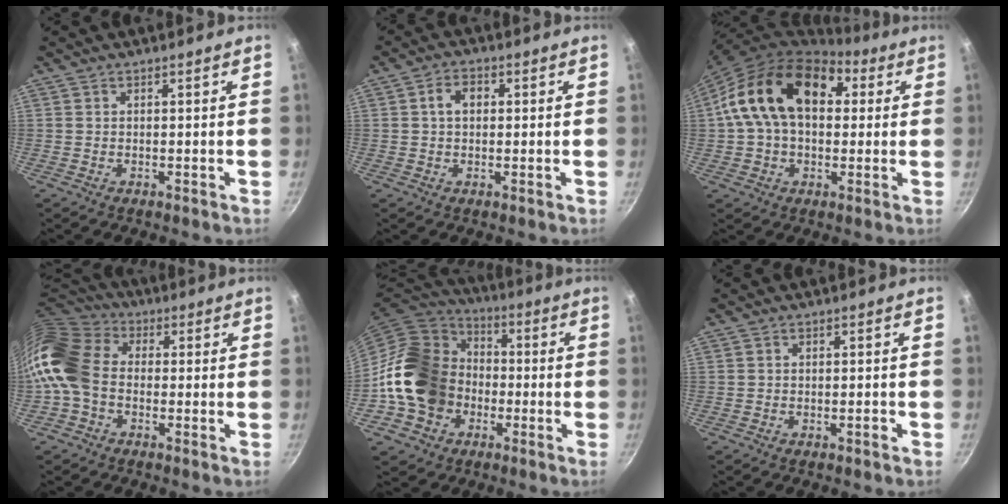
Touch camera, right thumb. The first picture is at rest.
{"total": 4.0, "force": [0.6, 2.8, 2.8], "torque": [-0.036, 0.011, 0.006]}
{"total": 19.4, "force": [4.0, 13.0, 13.8], "torque": [-0.206, 0.032, 0.052]}
{"total": 12.7, "force": [-1.7, 9.6, 8.2], "torque": [-0.145, 0.032, -0.054]}
{"total": 19.4, "force": [-3.1, 16.2, 10.0], "torque": [-0.167, 0.048, -0.053]}
{"total": 0.9, "force": [-0.5, 0.2, 0.7], "torque": [-0.011, 0.007, -0.009]}